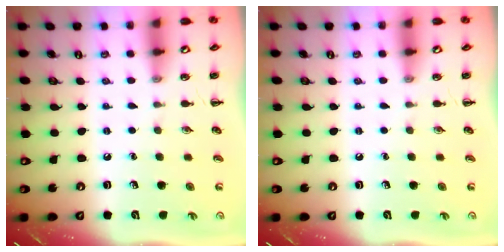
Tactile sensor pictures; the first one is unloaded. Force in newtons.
{"total": 0.0}